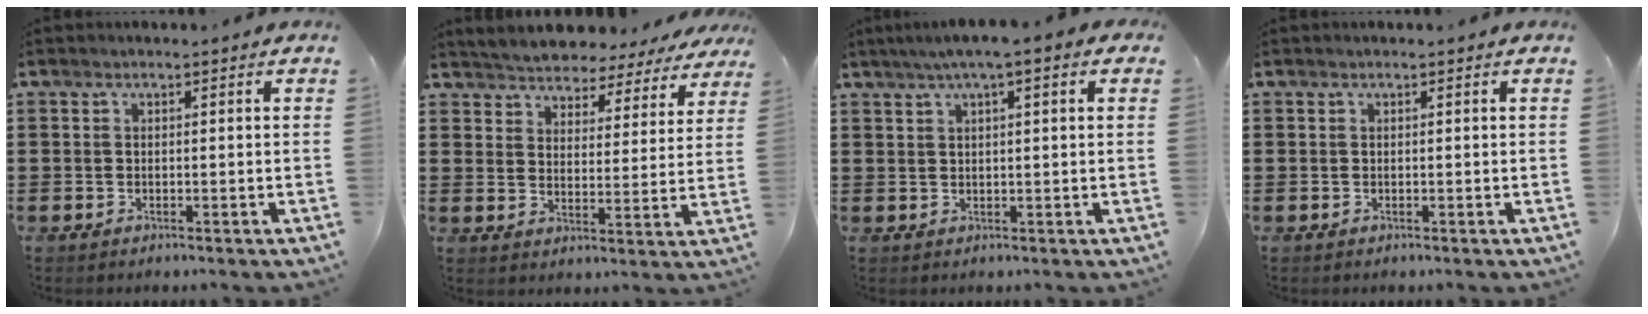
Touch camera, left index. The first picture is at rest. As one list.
[{"total": 4.4, "force": [4.4, 0.2, -0.4], "torque": [-0.020, -0.034, 0.073]}, {"total": 3.5, "force": [1.6, 0.2, 3.1], "torque": [-0.061, 0.005, 0.026]}, {"total": 0.0}]